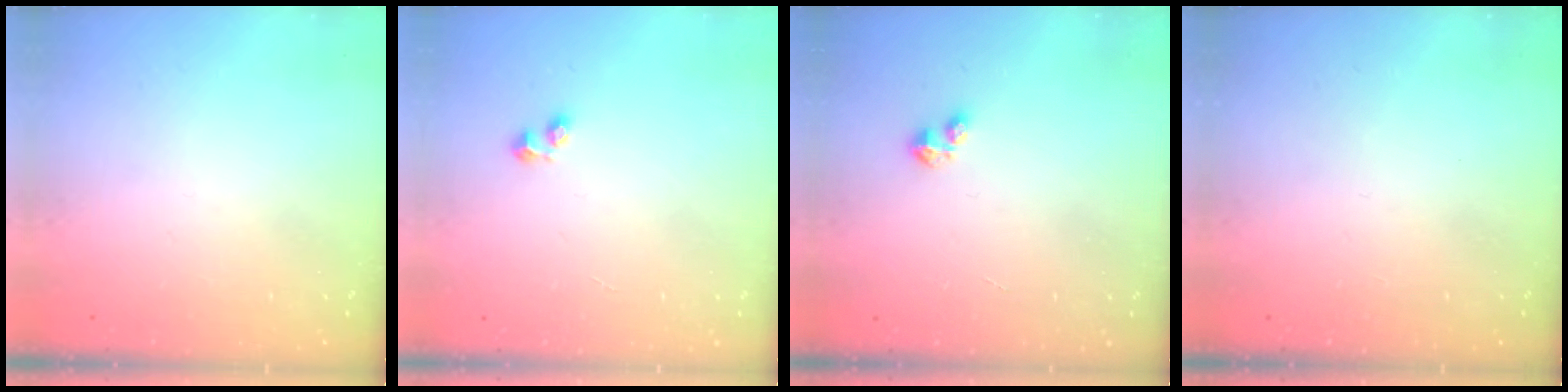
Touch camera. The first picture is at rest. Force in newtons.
{"total": 1.7, "press": 1.6, "slide": 0.6}
{"total": 1.6, "press": 1.6, "slide": 0.3}
{"total": 0.0}